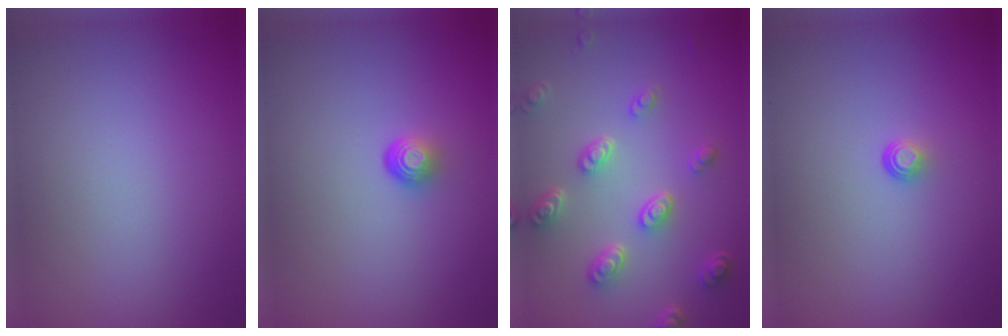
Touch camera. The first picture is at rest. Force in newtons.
{"total": 1.7, "press": 1.1, "slide": 1.3}
{"total": 4.5, "press": 3.5, "slide": 2.9}
{"total": 0.9, "press": 0.5, "slide": 0.7}